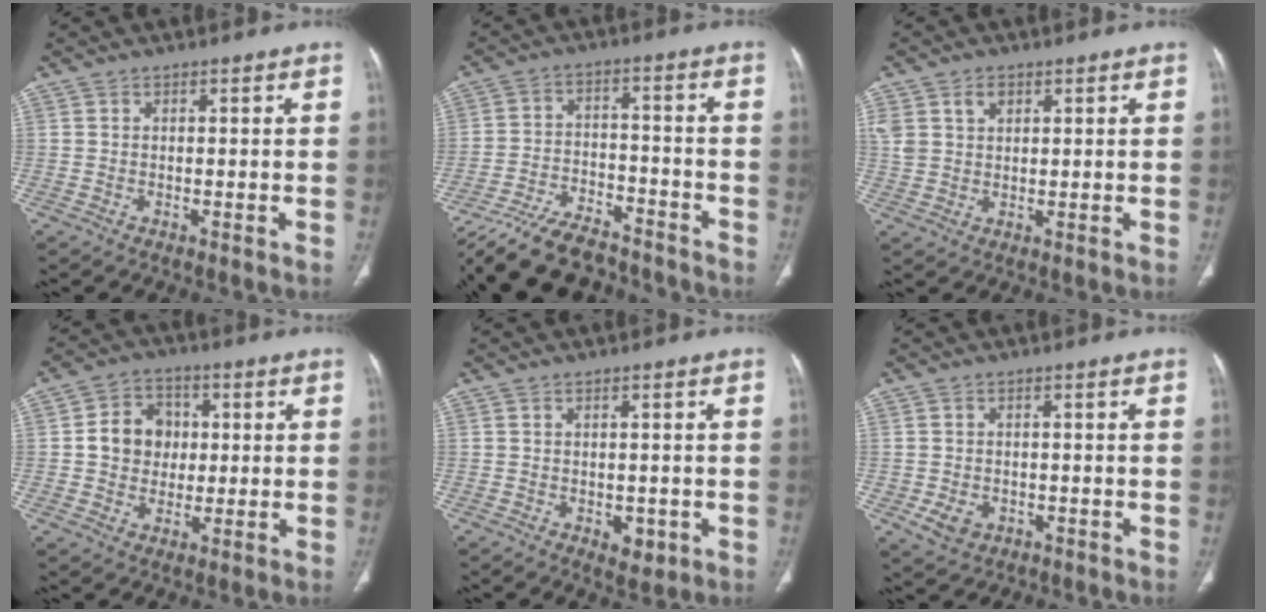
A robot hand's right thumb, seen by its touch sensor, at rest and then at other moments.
{"total": 17.8, "force": [-15.3, 6.5, 6.5], "torque": [-0.128, 0.061, -0.243]}
{"total": 5.6, "force": [2.5, 4.0, 3.0], "torque": [-0.050, 0.000, 0.056]}
{"total": 9.2, "force": [0.7, 7.9, 4.6], "torque": [-0.041, 0.009, 0.006]}
{"total": 3.6, "force": [-1.1, 2.3, 2.6], "torque": [-0.019, -0.001, -0.005]}
{"total": 4.3, "force": [-1.4, 3.4, 2.1], "torque": [-0.028, 0.004, -0.012]}